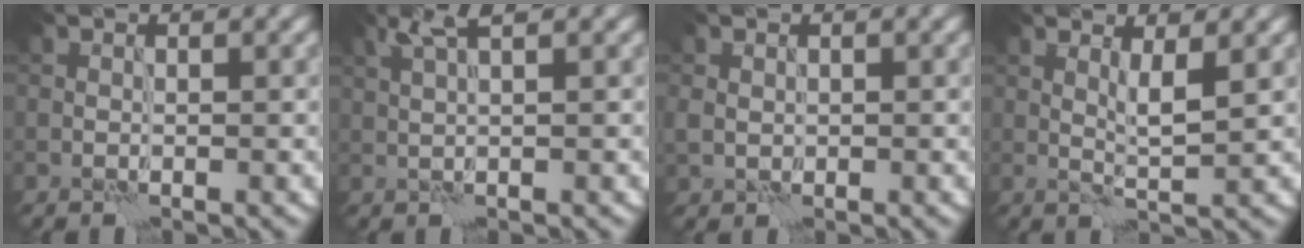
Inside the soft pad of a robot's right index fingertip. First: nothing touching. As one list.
[{"total": 2.6, "force": [1.5, 0.2, 2.1], "torque": [-0.041, 0.004, 0.030]}, {"total": 1.3, "force": [0.3, 1.1, 0.6], "torque": [-0.013, -0.001, 0.006]}, {"total": 2.0, "force": [1.0, 0.1, 1.8], "torque": [-0.033, -0.004, 0.019]}]